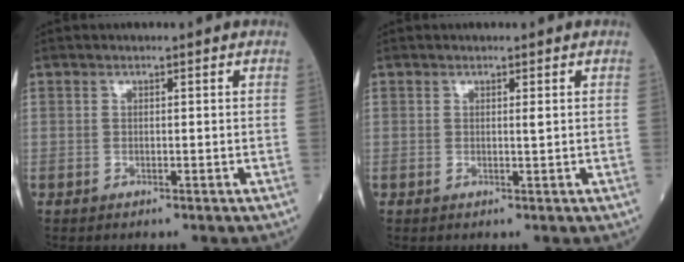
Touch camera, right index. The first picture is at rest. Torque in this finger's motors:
{"motor_torque": [0.29, 0.04, 0.11, 0.03]}